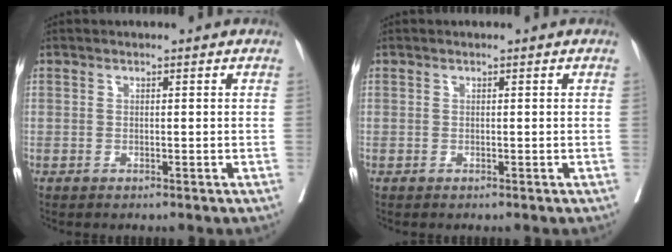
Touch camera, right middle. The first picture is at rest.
{"total": 0.0}